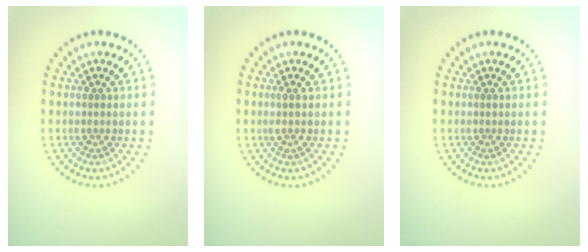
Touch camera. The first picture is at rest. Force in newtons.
{"total": 0.6, "press": 0.5, "slide": 0.4}
{"total": 0.0}